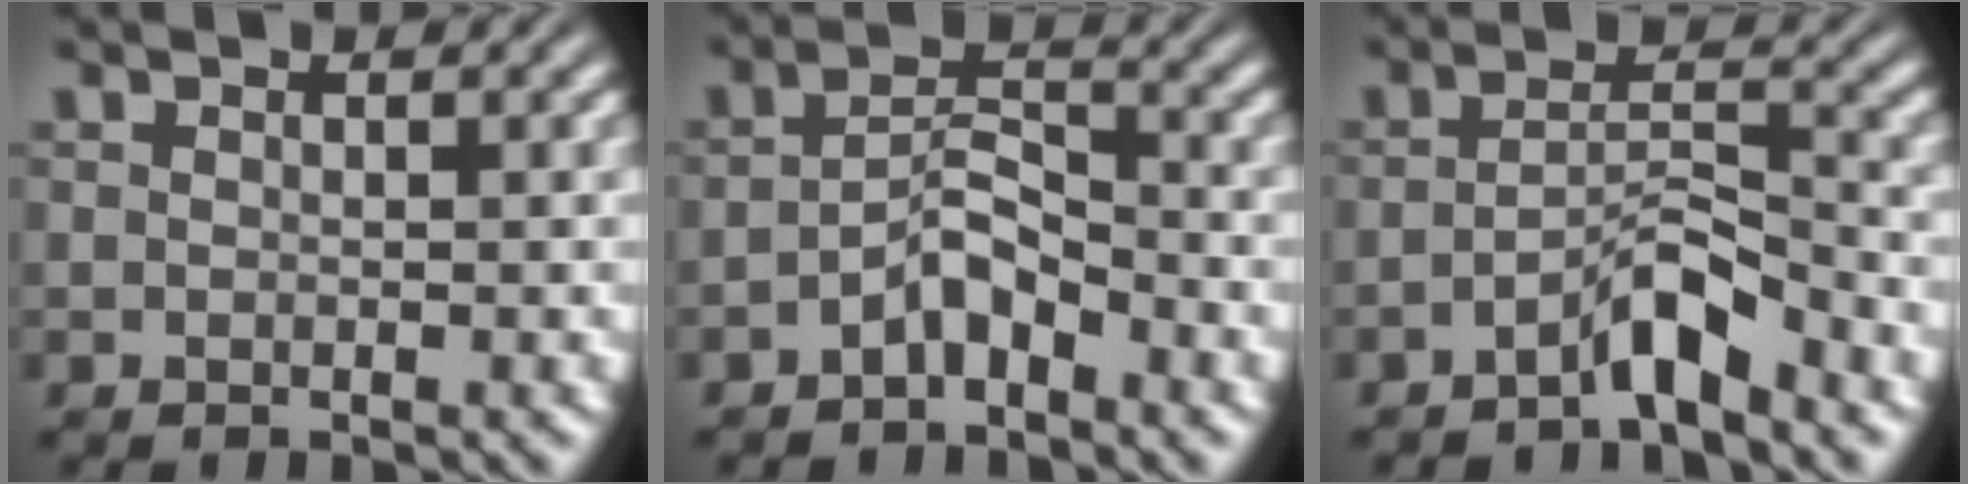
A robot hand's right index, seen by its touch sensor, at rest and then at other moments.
{"total": 3.1, "force": [-2.3, 0.8, 1.8], "torque": [-0.013, -0.008, -0.039]}
{"total": 3.3, "force": [-2.6, -0.2, 2.0], "torque": [-0.015, -0.009, -0.040]}